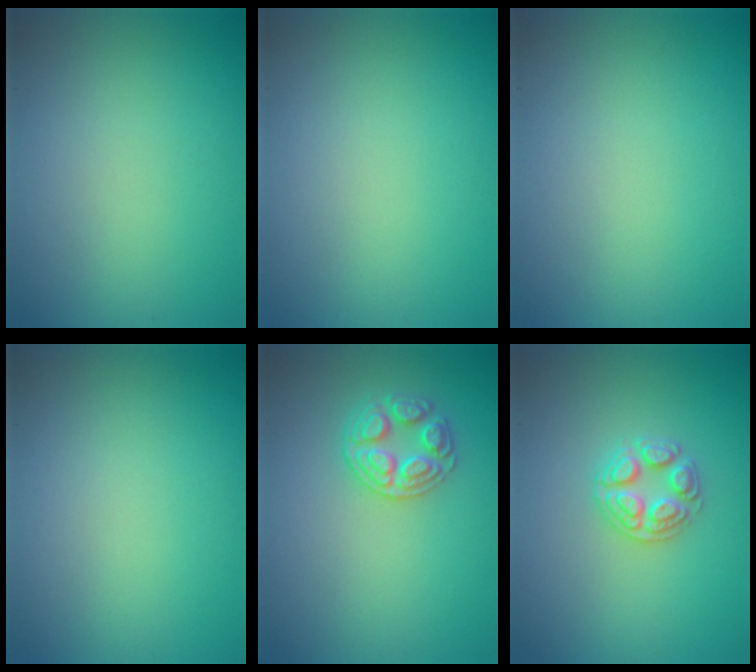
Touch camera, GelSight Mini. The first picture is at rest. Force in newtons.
{"total": 0.0}
{"total": 0.0}
{"total": 0.0}
{"total": 2.6, "press": 2.6, "slide": 0.2}
{"total": 2.5, "press": 2.5, "slide": 0.4}